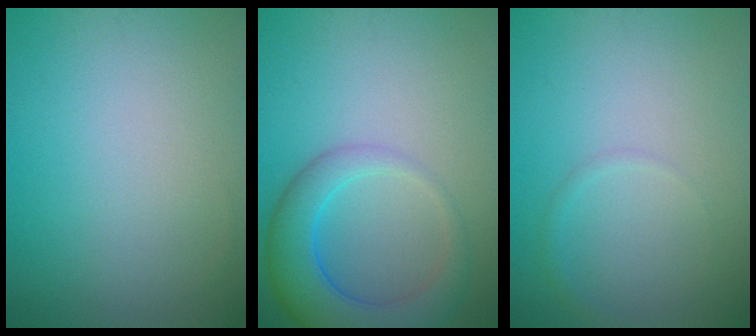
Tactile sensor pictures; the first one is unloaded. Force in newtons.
{"total": 6.1, "press": 6.0, "slide": 0.3}
{"total": 0.7, "press": 0.7, "slide": 0.1}